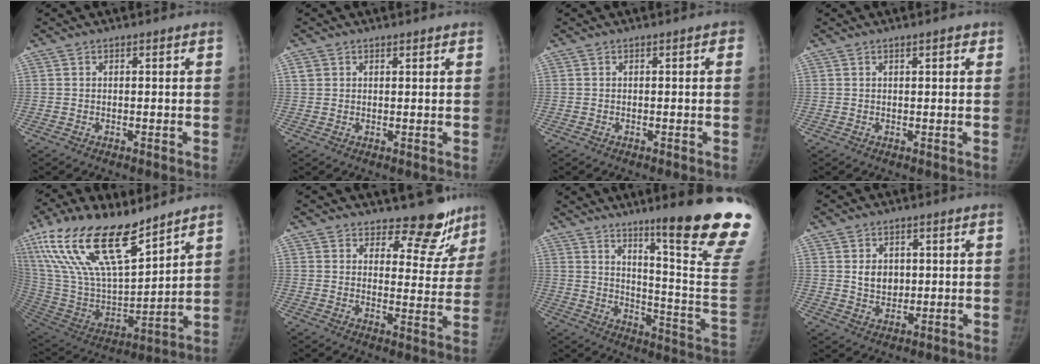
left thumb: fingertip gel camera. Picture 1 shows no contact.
{"total": 2.1, "force": [1.3, 1.5, 0.5], "torque": [0.008, -0.006, 0.021]}
{"total": 1.0, "force": [0.2, 0.4, 0.9], "torque": [-0.007, 0.003, 0.001]}
{"total": 1.9, "force": [1.1, 0.6, 1.4], "torque": [-0.011, -0.001, 0.014]}
{"total": 25.3, "force": [16.6, 9.4, 16.6], "torque": [-0.304, -0.050, 0.314]}
{"total": 12.0, "force": [10.5, 5.4, 2.5], "torque": [0.025, -0.087, 0.125]}
{"total": 24.7, "force": [15.9, 0.7, 18.9], "torque": [-0.221, -0.123, 0.229]}
{"total": 4.9, "force": [1.2, 3.9, 2.6], "torque": [-0.020, -0.011, 0.028]}